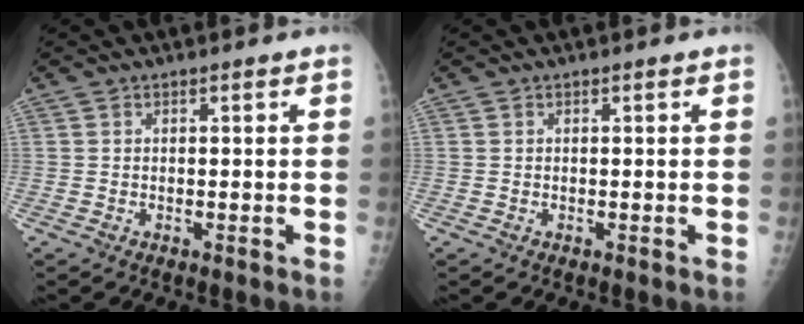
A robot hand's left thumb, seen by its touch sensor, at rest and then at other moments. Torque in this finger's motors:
{"motor_torque": [0.00, 0.00, -0.01, -0.01, 0.00]}